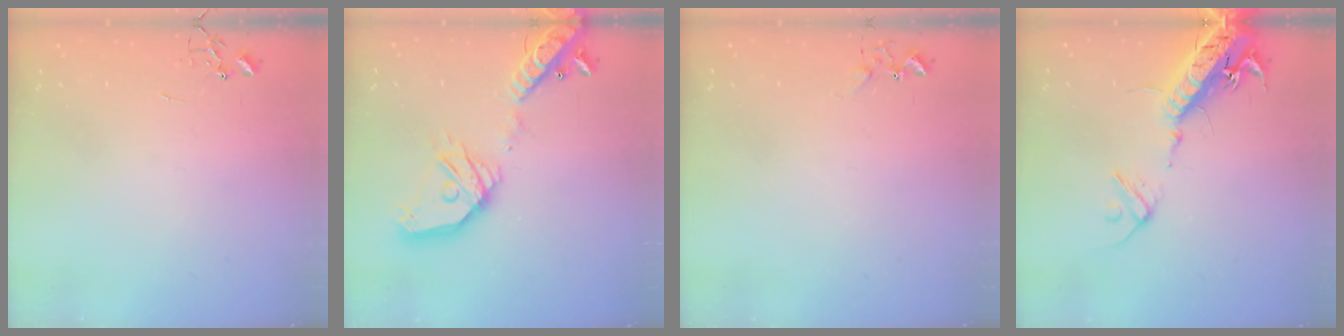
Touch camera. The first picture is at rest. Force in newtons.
{"total": 21.9, "press": 21.6, "slide": 3.8}
{"total": 5.2, "press": 5.2, "slide": 0.6}
{"total": 18.2, "press": 17.7, "slide": 4.1}